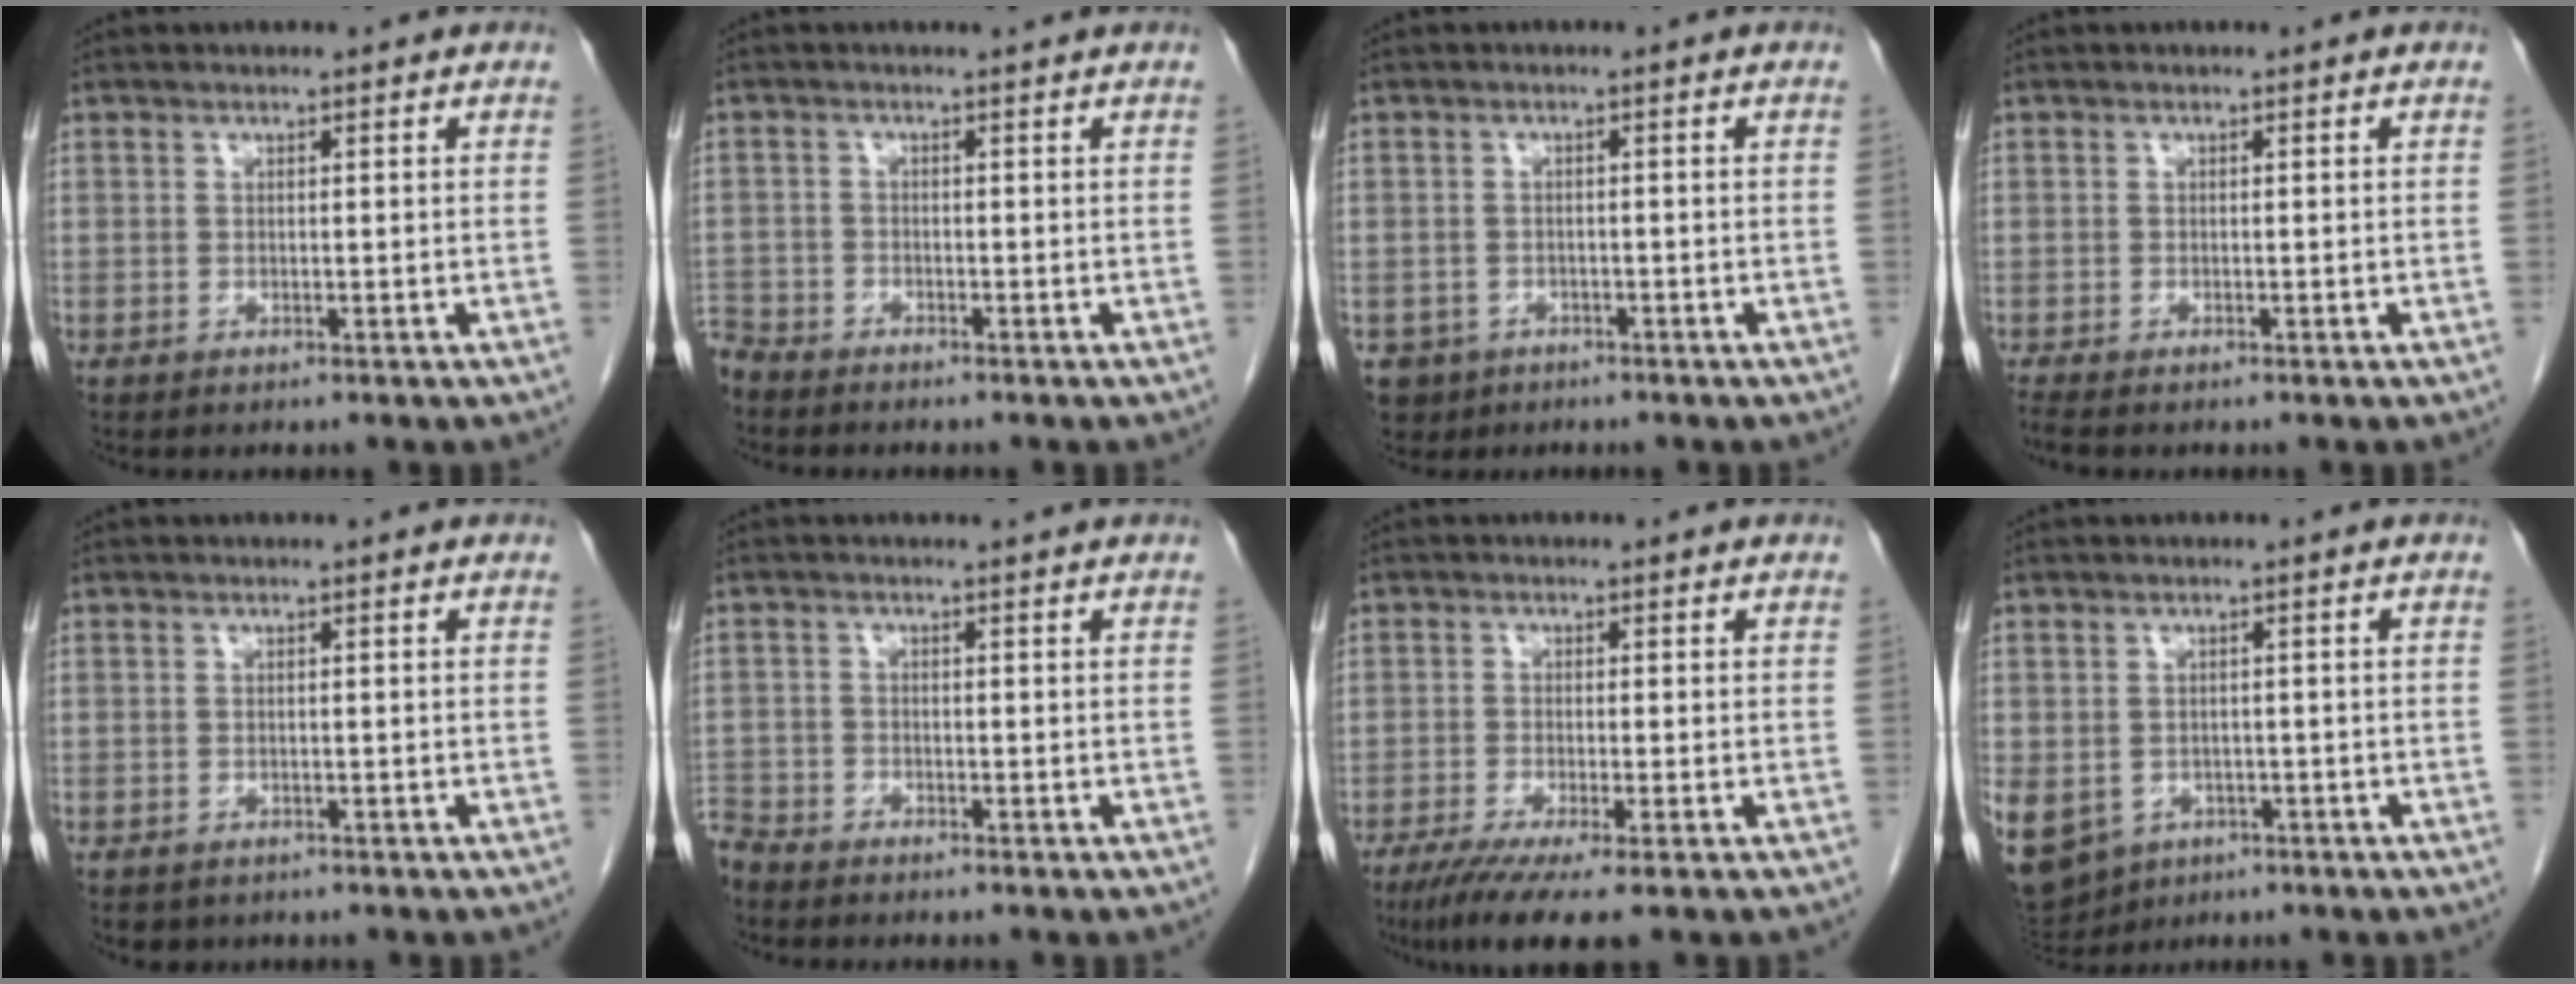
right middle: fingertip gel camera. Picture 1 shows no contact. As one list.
[{"total": 3.2, "force": [-2.8, 1.2, 0.8], "torque": [-0.007, 0.002, -0.053]}, {"total": 3.8, "force": [-2.2, 3.1, 0.2], "torque": [-0.002, 0.006, -0.032]}, {"total": 1.3, "force": [-1.2, 0.1, 0.5], "torque": [-0.016, -0.006, -0.023]}, {"total": 2.0, "force": [-1.5, 1.3, 0.3], "torque": [-0.012, -0.001, -0.019]}, {"total": 3.6, "force": [-3.3, 1.1, 0.7], "torque": [-0.003, -0.003, -0.063]}, {"total": 6.8, "force": [-4.6, 0.0, 5.0], "torque": [-0.080, -0.018, -0.077]}, {"total": 20.9, "force": [-8.8, 16.8, 8.6], "torque": [-0.307, -0.018, -0.118]}]